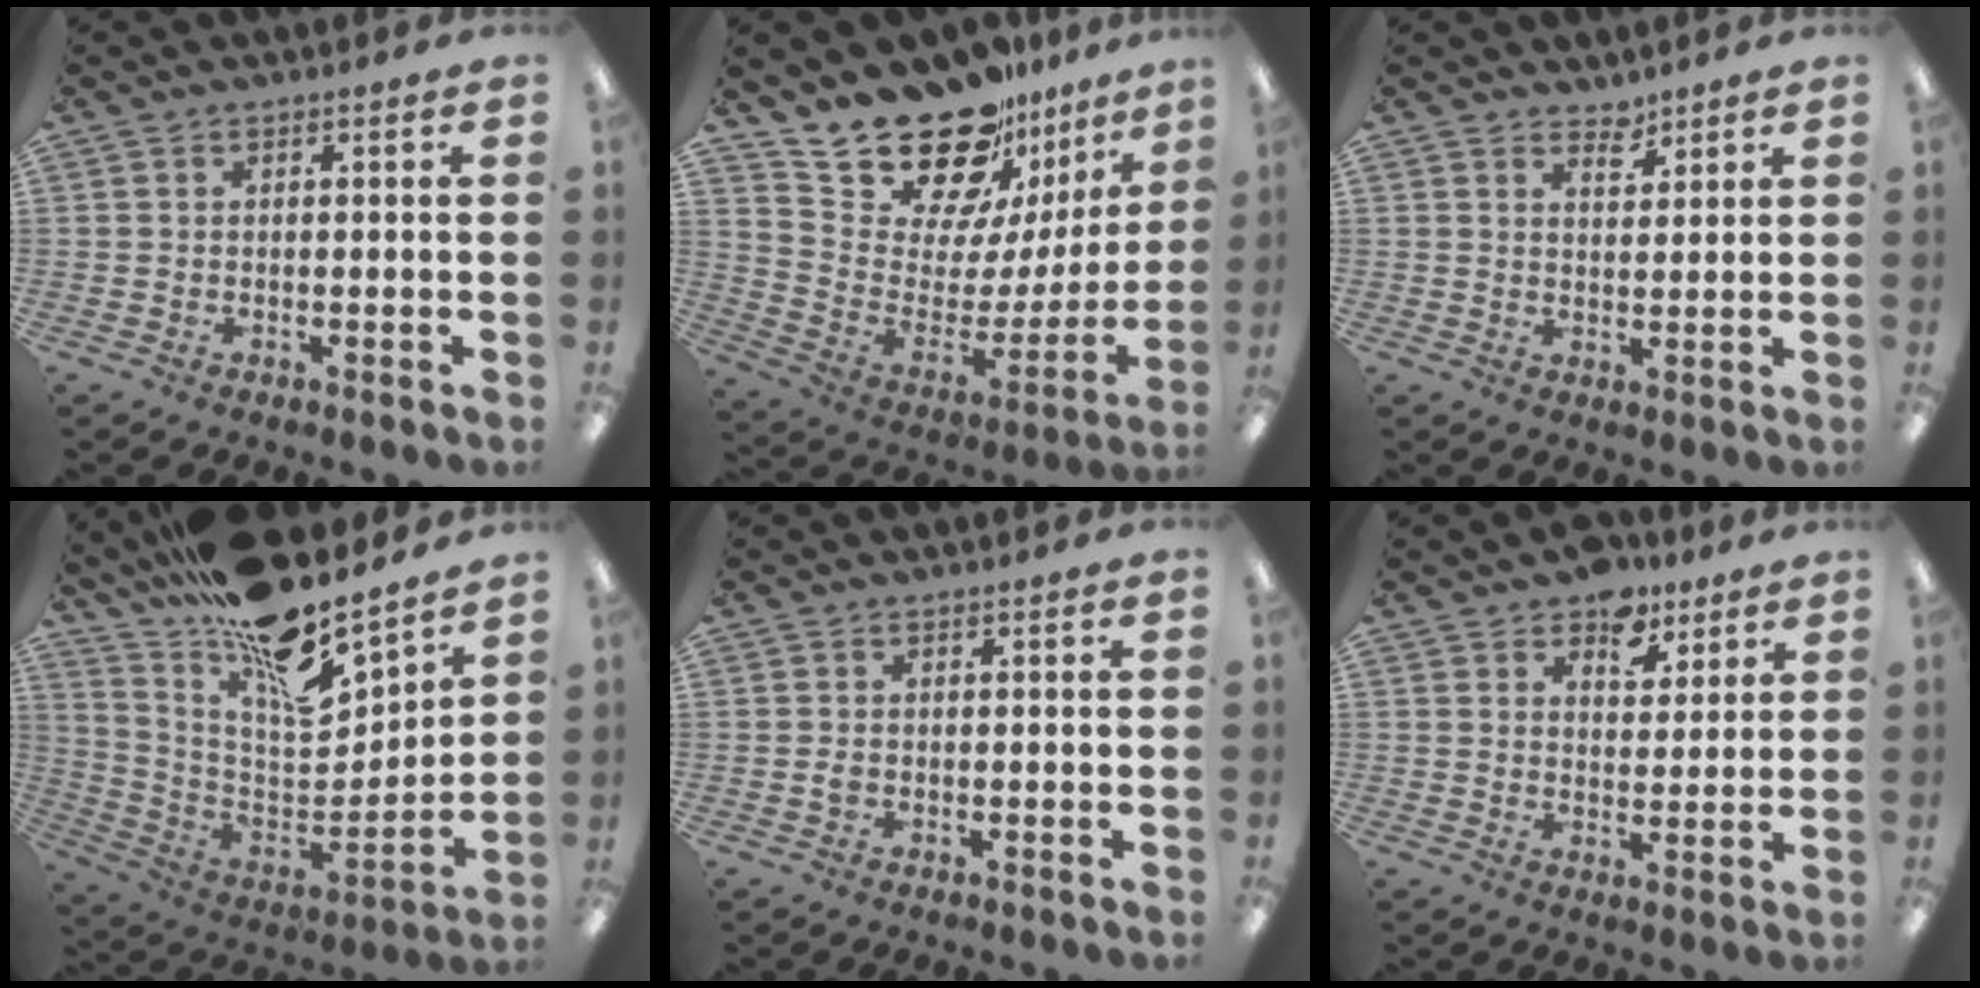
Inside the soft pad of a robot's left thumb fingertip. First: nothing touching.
{"total": 23.1, "force": [19.8, 9.3, 7.3], "torque": [-0.128, -0.150, 0.360]}
{"total": 3.5, "force": [3.2, 1.4, 0.7], "torque": [0.005, -0.024, 0.055]}
{"total": 19.3, "force": [15.2, 5.7, 10.3], "torque": [-0.167, -0.125, 0.255]}
{"total": 1.0, "force": [-0.2, 0.7, 0.7], "torque": [-0.013, 0.003, -0.004]}
{"total": 7.9, "force": [5.7, 4.8, 2.5], "torque": [-0.026, -0.031, 0.101]}